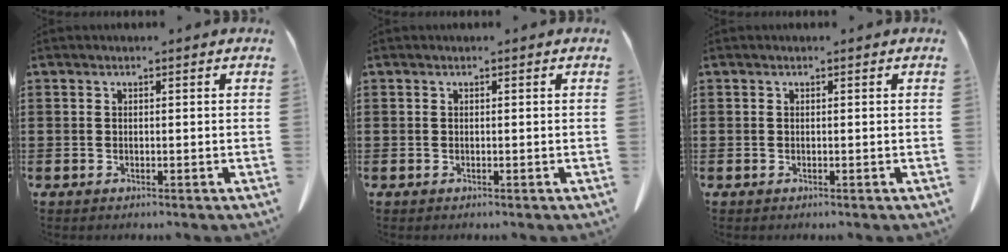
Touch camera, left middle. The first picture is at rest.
{"total": 0.0}
{"total": 0.0}